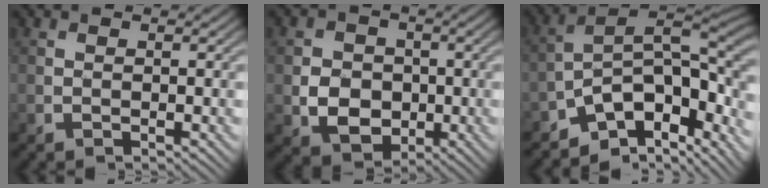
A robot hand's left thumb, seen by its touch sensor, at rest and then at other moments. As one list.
[{"total": 5.8, "force": [-1.0, 5.0, 2.9], "torque": [-0.061, -0.006, -0.028]}, {"total": 13.4, "force": [-6.6, 7.5, 8.9], "torque": [-0.149, -0.014, -0.118]}]